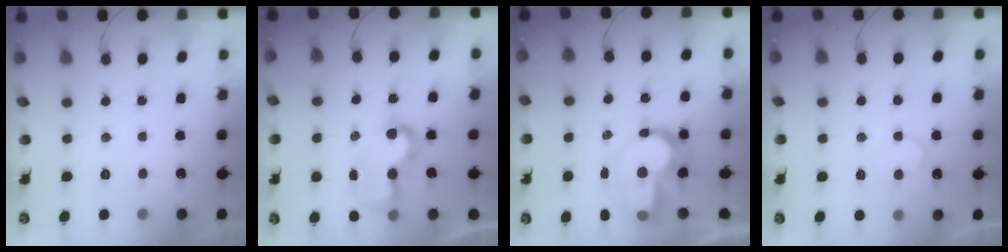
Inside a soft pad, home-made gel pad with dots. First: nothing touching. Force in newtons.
{"total": 8.7, "press": 8.7, "slide": 0.2}
{"total": 12.0, "press": 11.9, "slide": 1.6}
{"total": 6.2, "press": 6.1, "slide": 0.5}